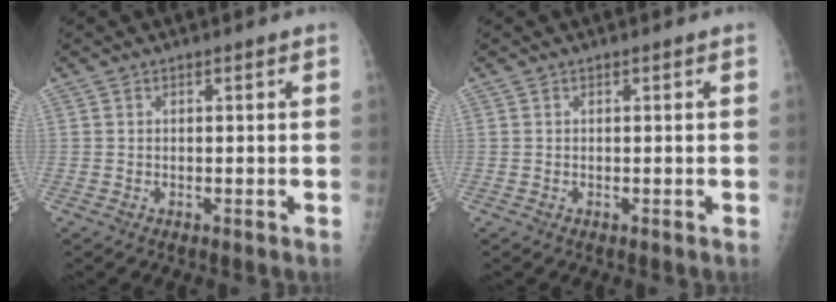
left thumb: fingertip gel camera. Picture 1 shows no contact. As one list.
[{"total": 0.0}]